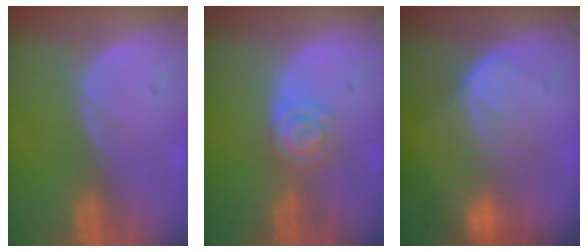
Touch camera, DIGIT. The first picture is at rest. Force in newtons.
{"total": 4.5, "press": 3.9, "slide": 2.2}
{"total": 8.0, "press": 7.5, "slide": 2.7}